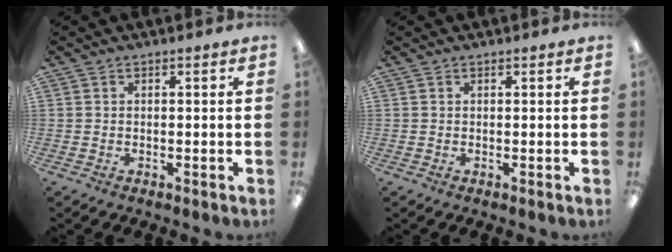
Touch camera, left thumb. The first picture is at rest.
{"total": 0.0}